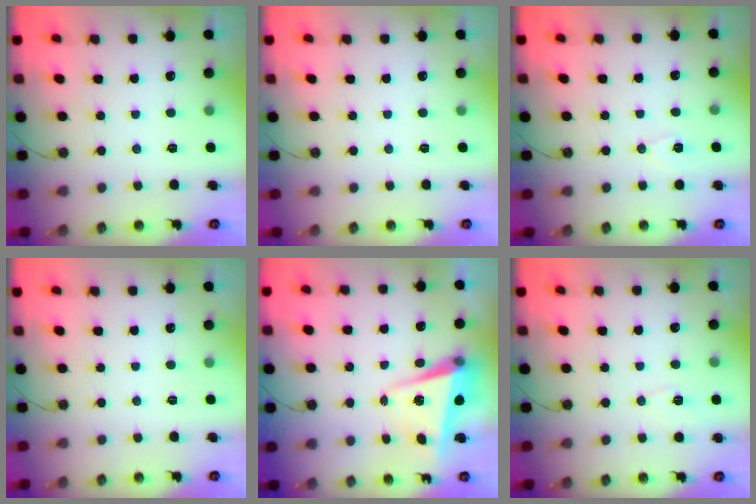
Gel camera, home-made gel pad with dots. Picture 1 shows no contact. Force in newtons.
{"total": 0.0}
{"total": 6.0, "press": 5.8, "slide": 1.7}
{"total": 0.0}
{"total": 5.3, "press": 5.2, "slide": 1.1}
{"total": 5.1, "press": 4.7, "slide": 2.0}